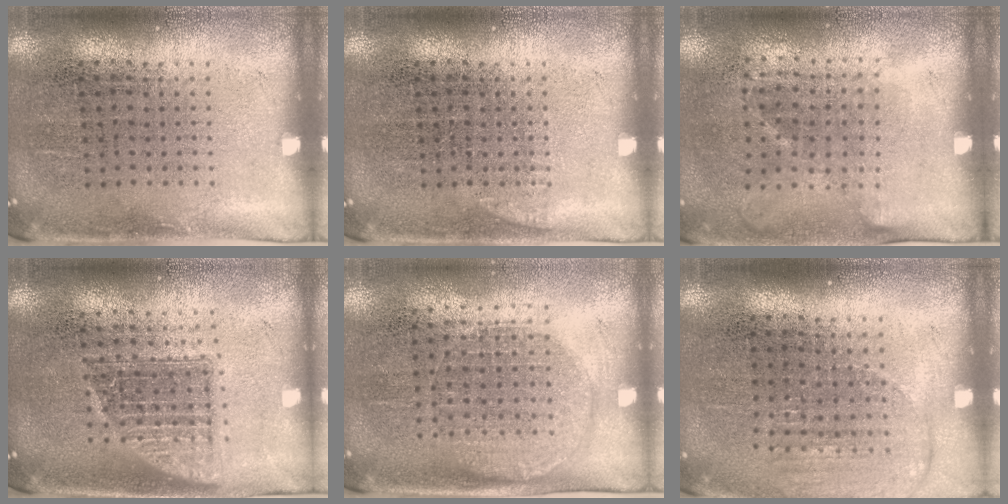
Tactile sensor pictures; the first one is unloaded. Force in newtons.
{"total": 0.6, "press": 0.6, "slide": 0.2}
{"total": 1.2, "press": 0.9, "slide": 0.7}
{"total": 1.4, "press": 1.1, "slide": 0.8}
{"total": 1.3, "press": 1.2, "slide": 0.5}
{"total": 1.4, "press": 1.2, "slide": 0.6}